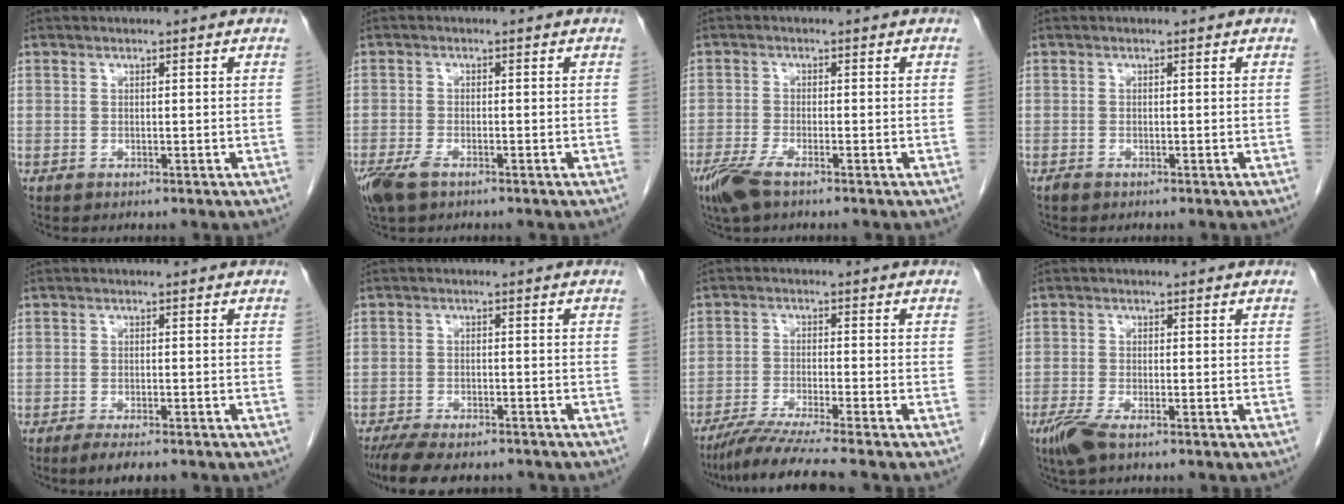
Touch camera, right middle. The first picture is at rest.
{"total": 4.8, "force": [-3.2, 1.9, 3.1], "torque": [-0.068, -0.010, -0.057]}
{"total": 4.6, "force": [-3.1, 0.9, 3.3], "torque": [-0.074, -0.011, -0.060]}
{"total": 0.6, "force": [-0.5, 0.2, 0.3], "torque": [-0.011, -0.002, -0.009]}
{"total": 4.1, "force": [-3.2, 0.9, 2.5], "torque": [-0.041, -0.008, -0.047]}
{"total": 11.4, "force": [-9.6, 3.5, 5.2], "torque": [-0.090, -0.008, -0.140]}
{"total": 8.3, "force": [-7.0, -1.6, 4.2], "torque": [-0.064, -0.033, -0.120]}
{"total": 3.7, "force": [-2.4, 0.8, 2.7], "torque": [-0.062, -0.010, -0.048]}